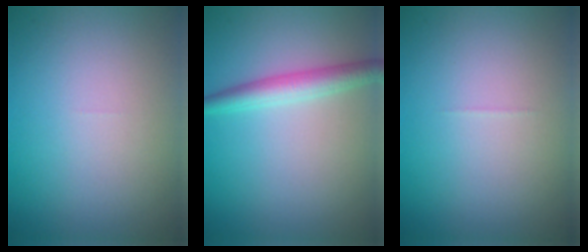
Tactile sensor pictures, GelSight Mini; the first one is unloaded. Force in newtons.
{"total": 3.0, "press": 3.0, "slide": 0.1}
{"total": 0.0}